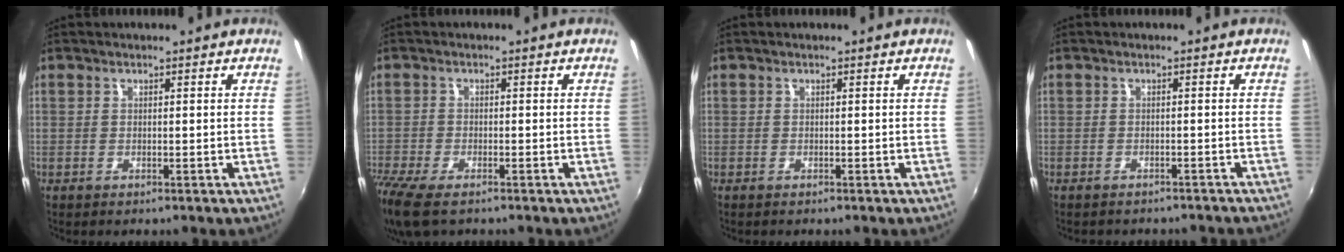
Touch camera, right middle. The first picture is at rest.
{"total": 9.8, "force": [-7.0, 3.3, 6.0], "torque": [-0.150, -0.049, -0.136]}
{"total": 0.0}
{"total": 5.8, "force": [-5.2, 1.7, 1.8], "torque": [-0.041, -0.016, -0.065]}